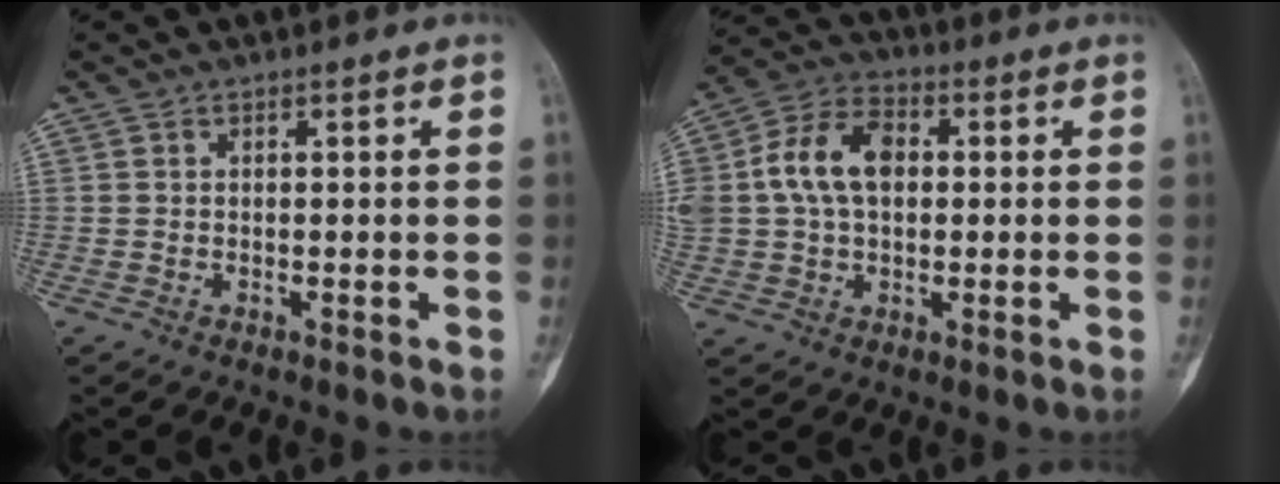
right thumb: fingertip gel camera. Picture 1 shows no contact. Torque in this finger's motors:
{"motor_torque": [1.56, 1.73, 1.42, -0.40, 0.29]}